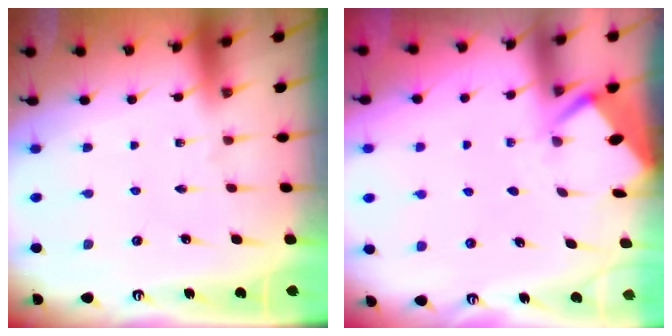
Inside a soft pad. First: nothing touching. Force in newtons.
{"total": 2.7, "press": 2.7, "slide": 0.2}